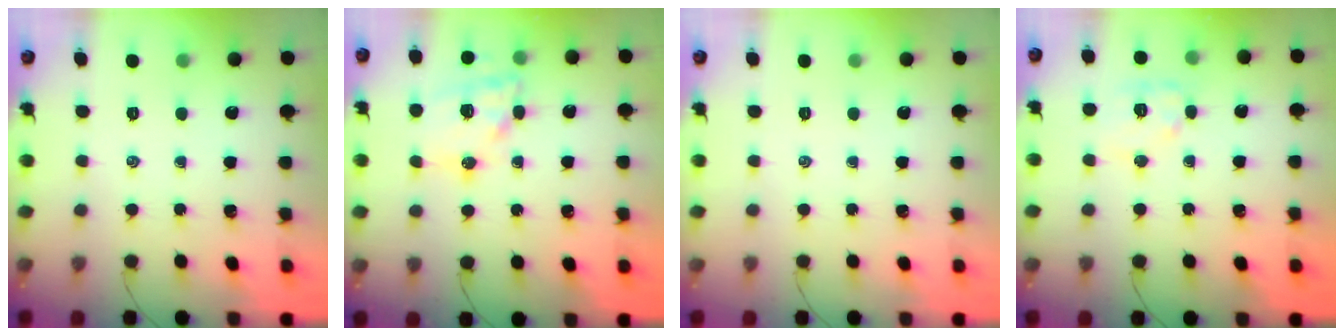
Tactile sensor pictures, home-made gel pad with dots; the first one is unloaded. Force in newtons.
{"total": 16.5, "press": 16.3, "slide": 2.6}
{"total": 0.0}
{"total": 8.9, "press": 8.9, "slide": 0.7}